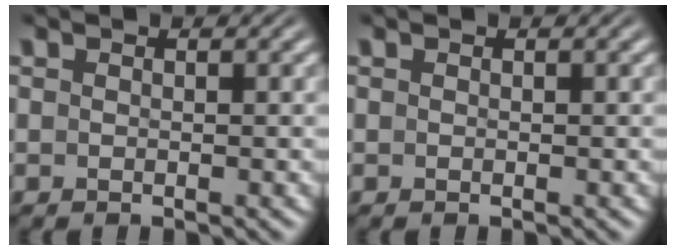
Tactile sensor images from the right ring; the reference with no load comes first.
{"total": 0.0}